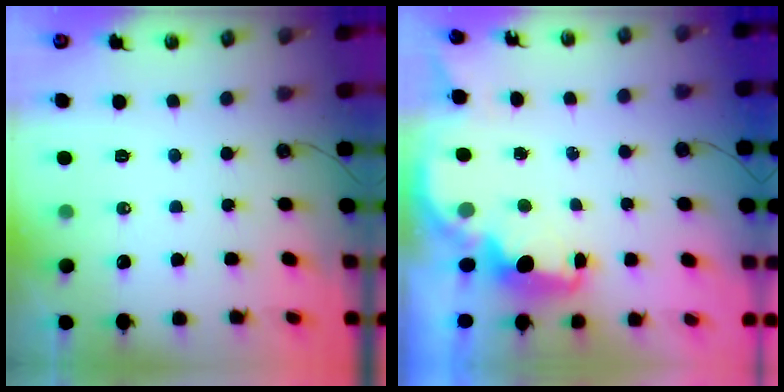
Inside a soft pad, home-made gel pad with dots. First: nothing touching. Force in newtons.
{"total": 3.3, "press": 3.3, "slide": 0.6}